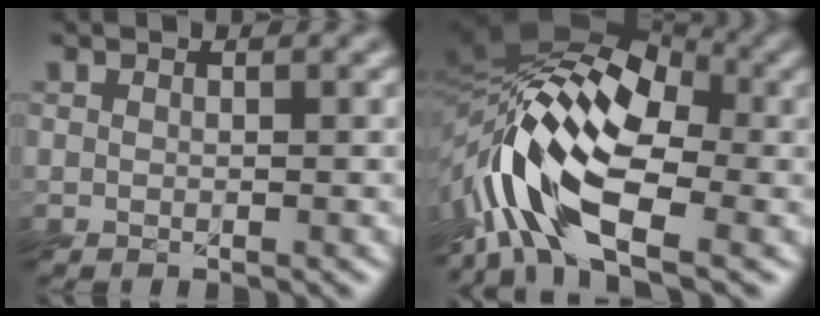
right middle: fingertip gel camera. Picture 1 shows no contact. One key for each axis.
{"total": 14.3, "fx": -4.8, "fy": 7.3, "fz": 11.3, "tx": -0.215, "ty": 0.009, "tz": -0.108}